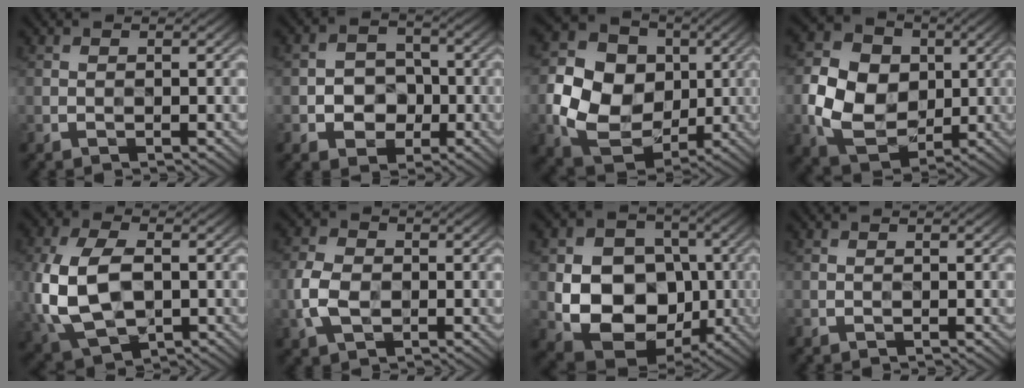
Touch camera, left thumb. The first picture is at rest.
{"total": 4.3, "force": [-1.6, 3.6, 1.5], "torque": [-0.022, 0.005, -0.039]}
{"total": 13.0, "force": [-0.3, 11.0, 7.0], "torque": [-0.168, -0.006, 0.005]}
{"total": 10.4, "force": [-0.2, 8.5, 6.0], "torque": [-0.143, 0.007, -0.004]}
{"total": 11.7, "force": [-0.6, 7.7, 8.8], "torque": [-0.234, -0.002, -0.002]}
{"total": 5.7, "force": [-1.4, 4.1, 3.6], "torque": [-0.100, 0.000, -0.031]}
{"total": 11.6, "force": [-1.9, 9.4, 6.6], "torque": [-0.125, -0.011, -0.043]}
{"total": 0.0}